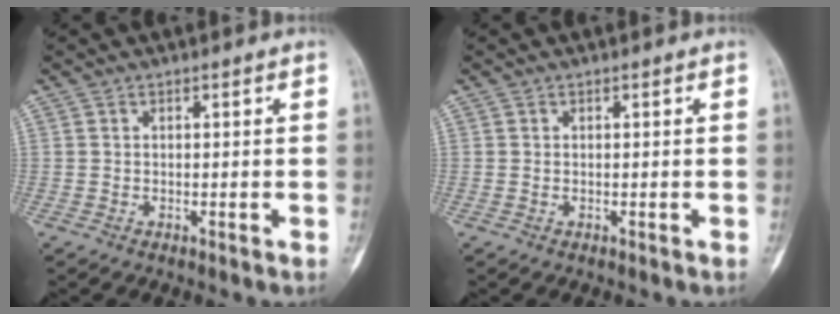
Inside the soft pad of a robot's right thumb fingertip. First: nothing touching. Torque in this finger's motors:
{"motor_torque": [-0.81, 0.05, -0.22, 0.08, -0.03]}